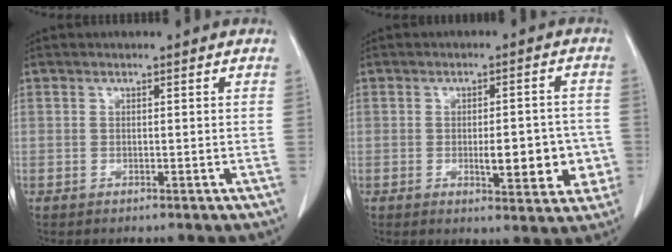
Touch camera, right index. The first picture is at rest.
{"total": 8.4, "force": [-1.8, 2.7, 7.7], "torque": [-0.095, 0.006, -0.017]}